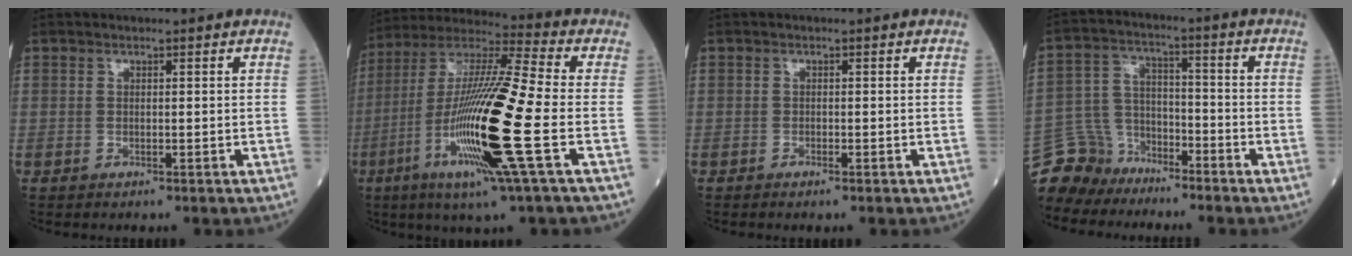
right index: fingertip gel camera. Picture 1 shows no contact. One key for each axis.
{"total": 21.0, "fx": -5.8, "fy": 0.0, "fz": 20.2, "tx": -0.422, "ty": -0.032, "tz": -0.120}
{"total": 0.7, "fx": -0.6, "fy": -0.1, "fz": 0.4, "tx": -0.014, "ty": -0.001, "tz": -0.010}
{"total": 9.2, "fx": -8.1, "fy": 4.3, "fz": -0.4, "tx": -0.010, "ty": 0.027, "tz": -0.158}